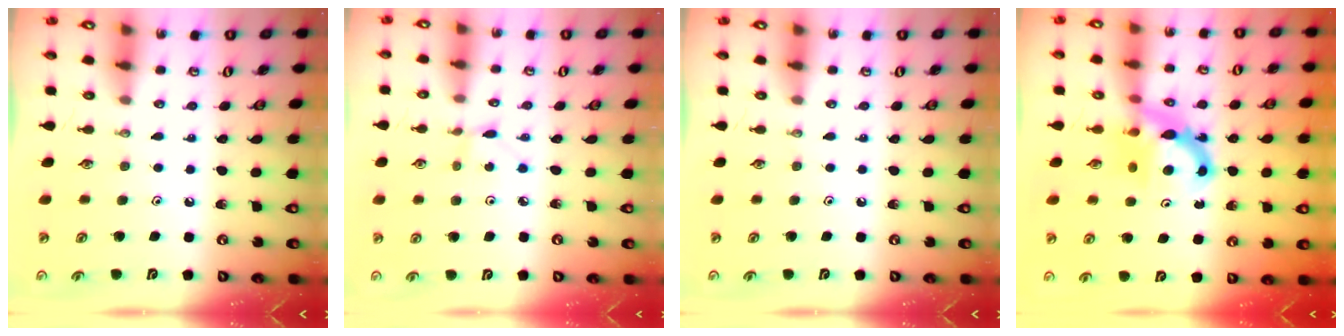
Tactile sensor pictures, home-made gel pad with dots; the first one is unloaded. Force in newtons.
{"total": 0.8, "press": 0.8, "slide": 0.1}
{"total": 0.0}
{"total": 6.9, "press": 6.9, "slide": 0.6}